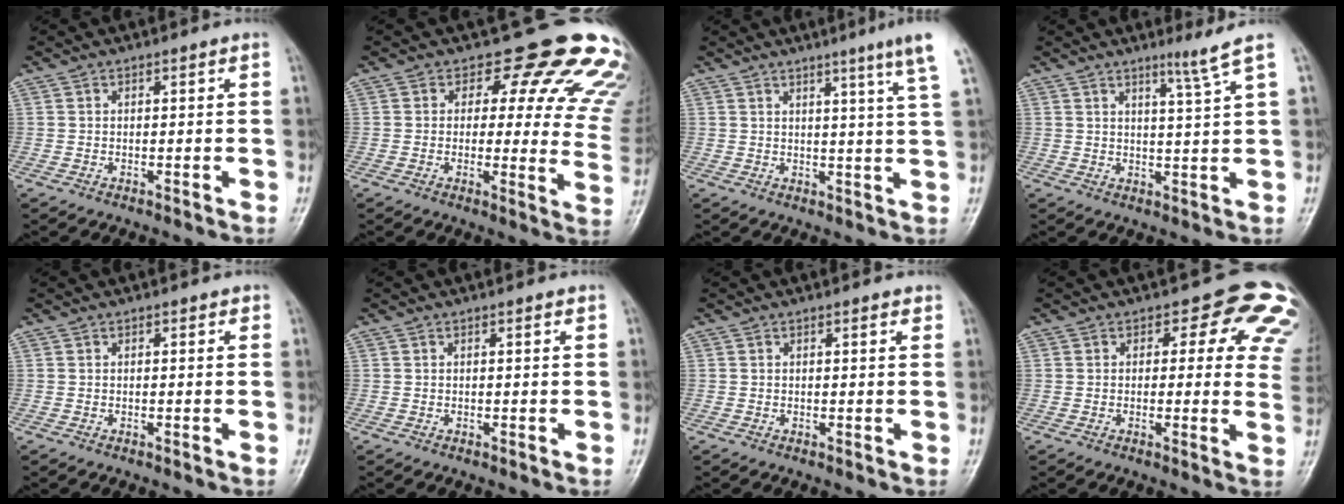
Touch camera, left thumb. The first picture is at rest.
{"total": 18.4, "force": [14.3, 8.1, 8.2], "torque": [-0.041, -0.095, 0.139]}
{"total": 7.9, "force": [5.3, -1.0, 5.8], "torque": [-0.075, -0.025, 0.058]}
{"total": 4.3, "force": [2.9, -1.4, 2.9], "torque": [-0.050, -0.029, 0.052]}
{"total": 0.6, "force": [0.4, 0.3, 0.3], "torque": [-0.001, -0.001, 0.001]}
{"total": 0.6, "force": [0.4, 0.1, 0.4], "torque": [-0.006, -0.001, 0.004]}
{"total": 1.3, "force": [0.9, 0.4, 0.9], "torque": [-0.010, -0.003, 0.010]}
{"total": 12.2, "force": [6.1, 6.9, 8.0], "torque": [-0.033, -0.019, 0.042]}